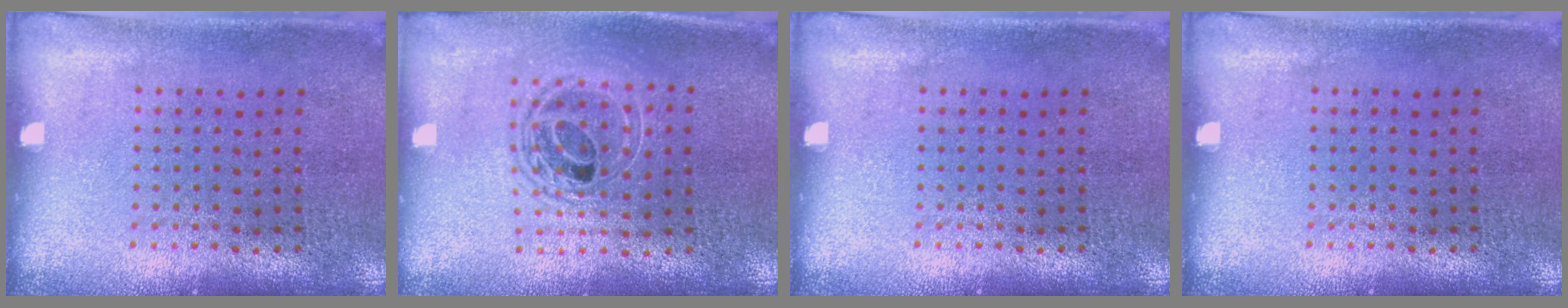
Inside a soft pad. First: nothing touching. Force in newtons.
{"total": 1.7, "press": 1.4, "slide": 0.9}
{"total": 0.0}
{"total": 0.0}